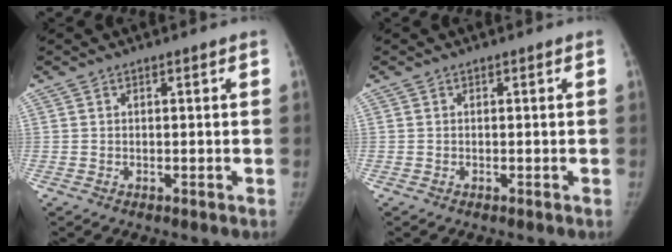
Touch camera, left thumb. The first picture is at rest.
{"total": 0.0}